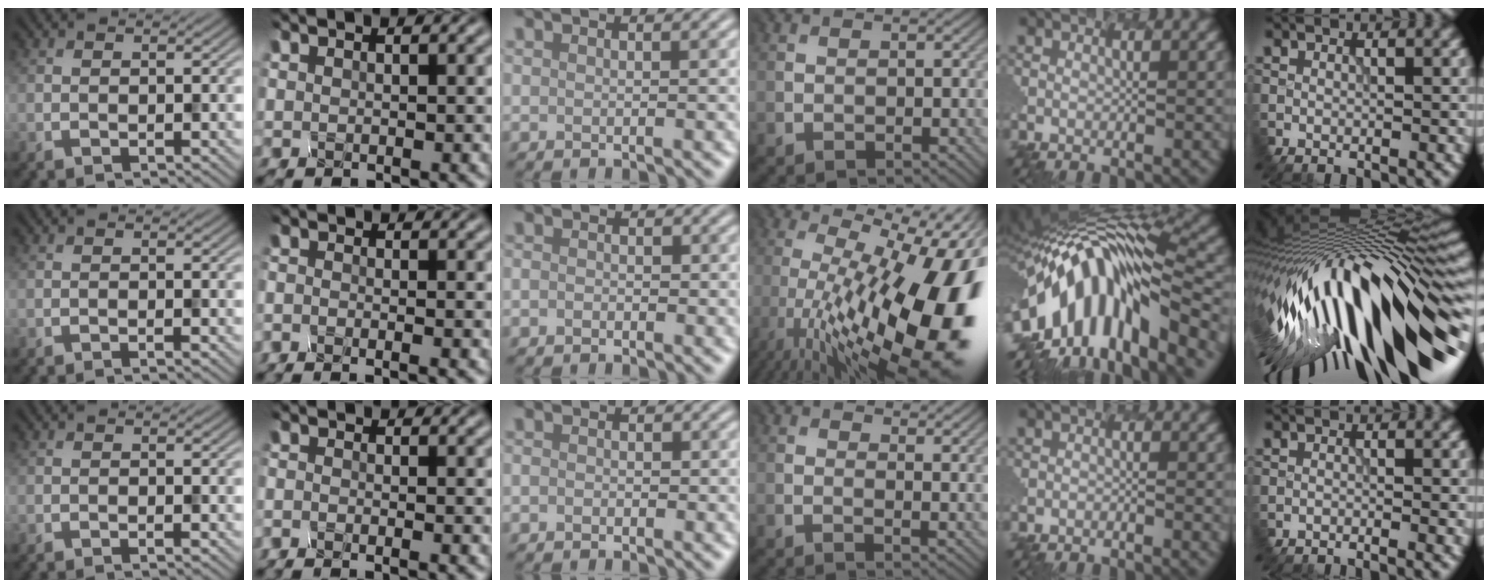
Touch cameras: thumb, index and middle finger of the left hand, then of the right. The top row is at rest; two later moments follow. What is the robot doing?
{"motion": "disassemble", "object": "hinged tin"}